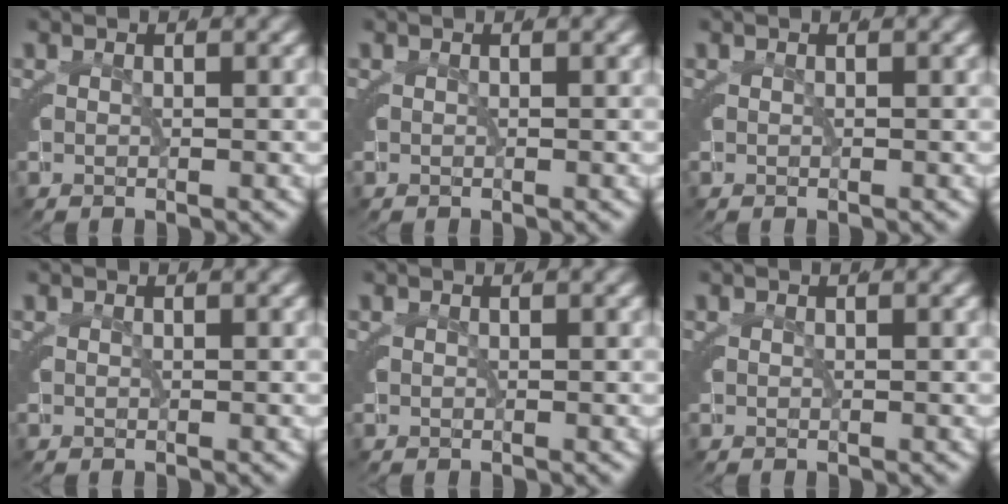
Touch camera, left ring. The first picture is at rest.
{"total": 0.0}
{"total": 0.0}
{"total": 0.0}
{"total": 0.0}
{"total": 0.0}